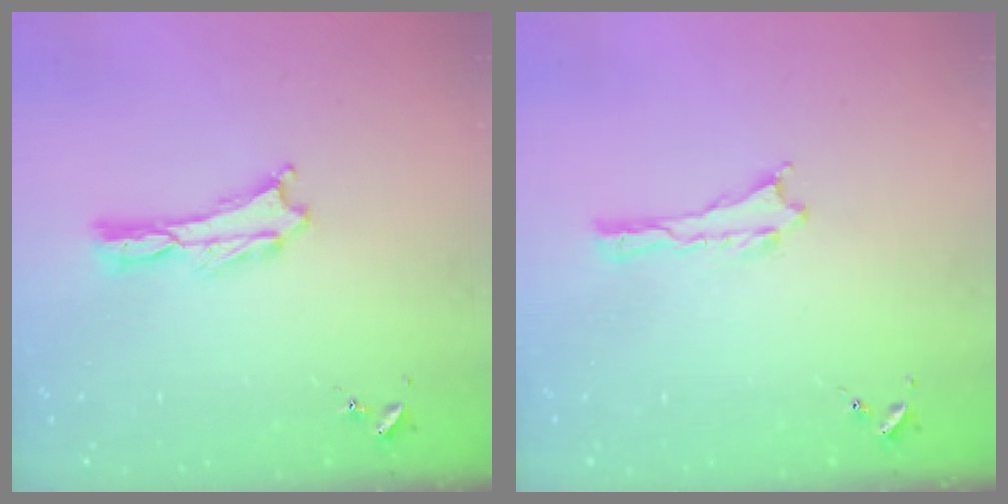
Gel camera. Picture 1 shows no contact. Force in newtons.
{"total": 0.0}